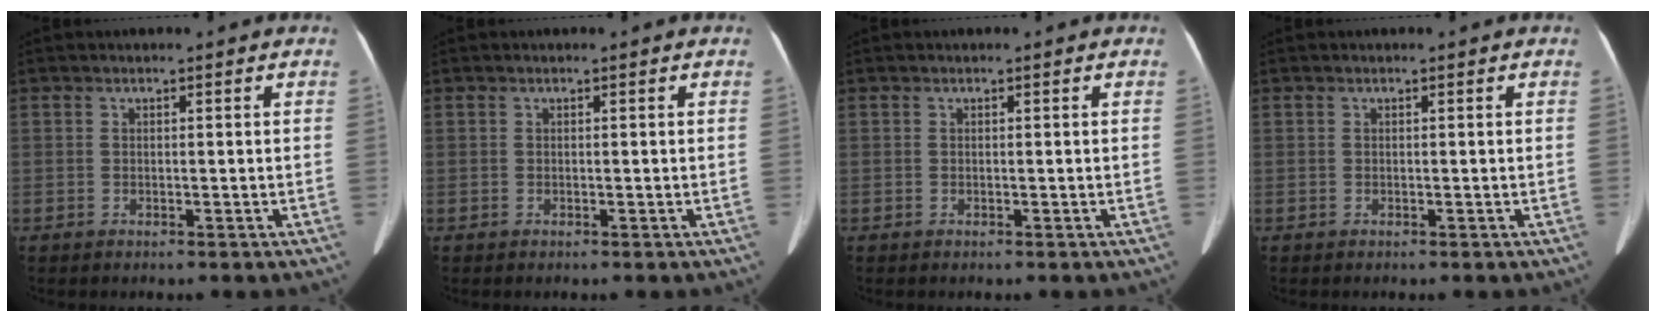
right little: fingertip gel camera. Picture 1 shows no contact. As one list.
[{"total": 0.0}, {"total": 0.0}, {"total": 0.0}]